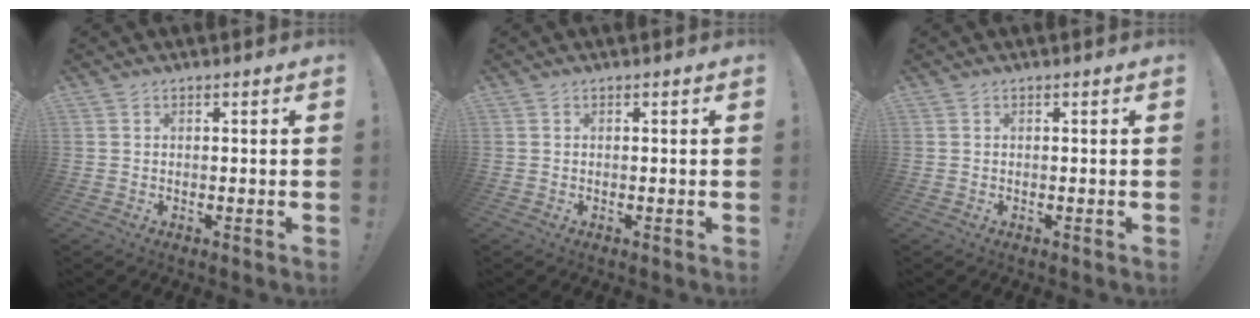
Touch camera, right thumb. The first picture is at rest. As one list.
[{"total": 0.0}, {"total": 0.0}]